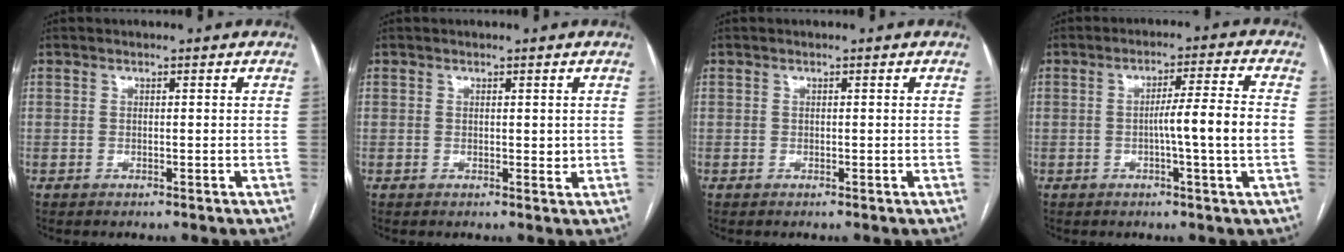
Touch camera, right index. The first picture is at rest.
{"total": 1.1, "force": [0.2, 0.6, 0.8], "torque": [-0.011, -0.003, 0.005]}
{"total": 0.0}
{"total": 7.4, "force": [-1.1, -1.0, 7.2], "torque": [-0.111, 0.006, -0.018]}